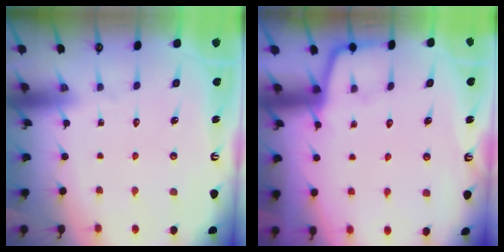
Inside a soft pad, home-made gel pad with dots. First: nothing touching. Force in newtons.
{"total": 3.4, "press": 3.4, "slide": 0.6}